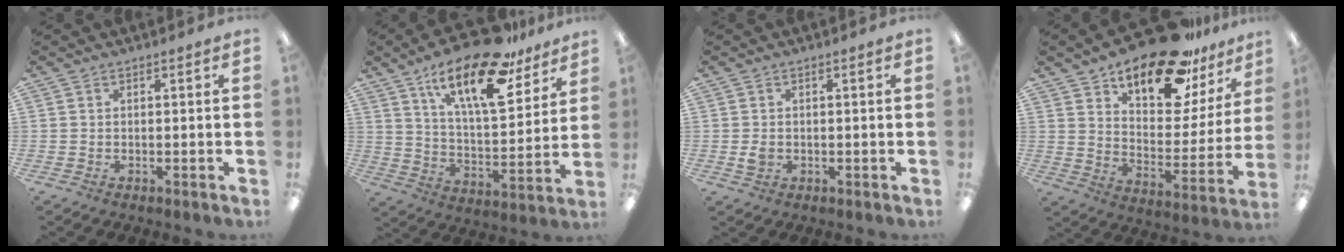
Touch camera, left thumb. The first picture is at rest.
{"total": 21.6, "force": [14.6, 7.8, 13.9], "torque": [-0.225, -0.087, 0.245]}
{"total": 2.3, "force": [-0.1, 1.8, 1.4], "torque": [-0.018, 0.000, -0.004]}
{"total": 21.8, "force": [17.0, 8.2, 11.0], "torque": [-0.175, -0.106, 0.288]}